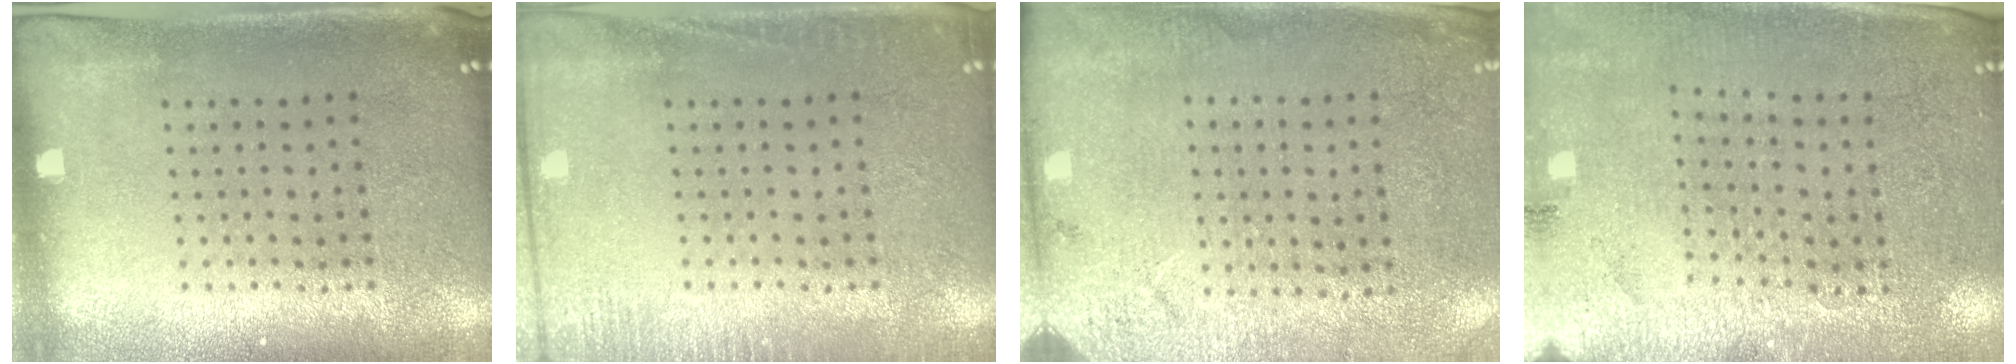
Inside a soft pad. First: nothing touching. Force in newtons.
{"total": 1.9, "press": 1.9, "slide": 0.4}
{"total": 2.6, "press": 2.3, "slide": 1.0}
{"total": 2.8, "press": 2.8, "slide": 0.5}